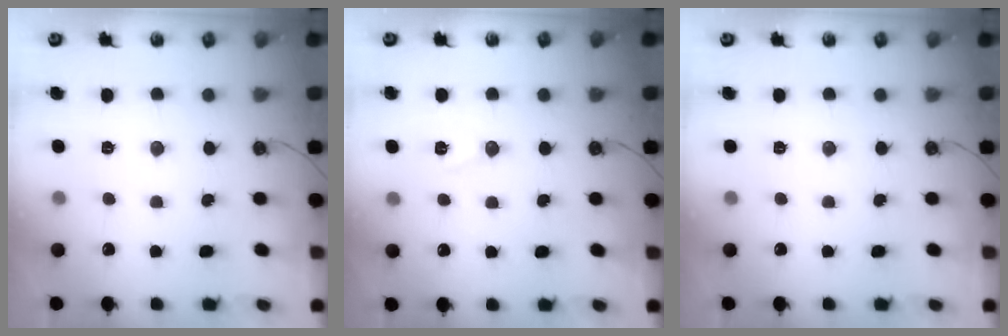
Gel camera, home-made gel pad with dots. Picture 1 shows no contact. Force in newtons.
{"total": 6.8, "press": 5.7, "slide": 3.7}
{"total": 0.0}